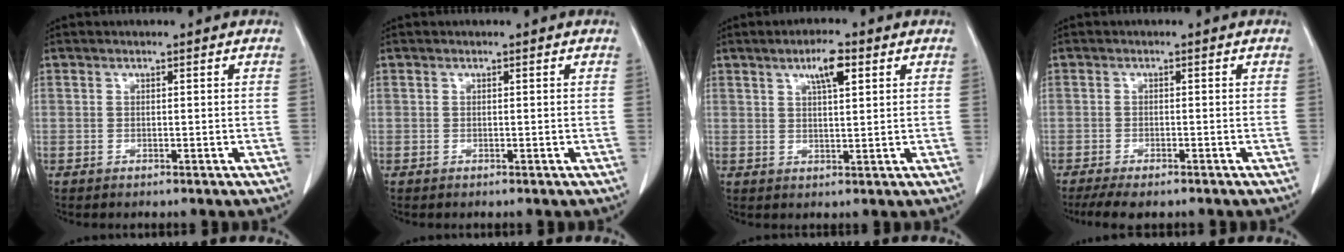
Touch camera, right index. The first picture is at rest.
{"total": 0.0}
{"total": 4.8, "force": [2.4, 1.0, 4.1], "torque": [-0.073, 0.003, 0.042]}
{"total": 5.8, "force": [-4.6, 1.6, 3.2], "torque": [-0.046, -0.011, -0.070]}